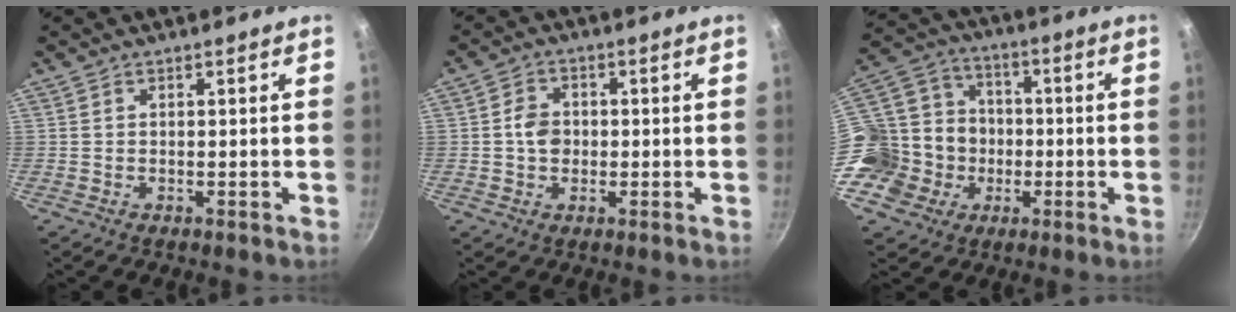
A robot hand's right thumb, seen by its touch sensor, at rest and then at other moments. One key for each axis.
{"total": 4.6, "fx": -0.1, "fy": 3.8, "fz": 2.5, "tx": -0.025, "ty": 0.010, "tz": -0.007}
{"total": 17.5, "fx": -3.6, "fy": 15.7, "fz": 6.9, "tx": -0.112, "ty": 0.038, "tz": -0.062}